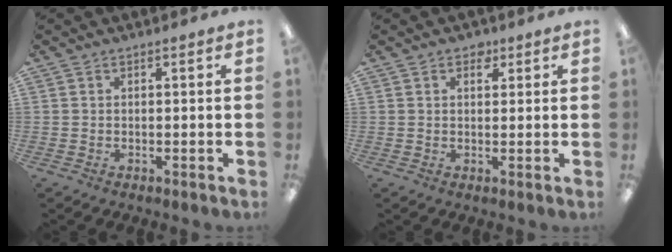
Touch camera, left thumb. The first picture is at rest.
{"total": 2.6, "force": [1.5, 1.6, 1.3], "torque": [-0.004, -0.005, 0.022]}